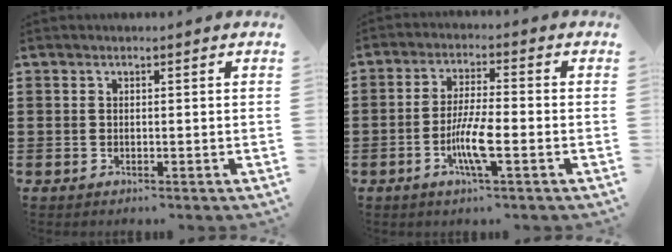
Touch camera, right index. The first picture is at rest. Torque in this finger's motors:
{"motor_torque": [0.44, -0.03, 0.32, 0.13]}